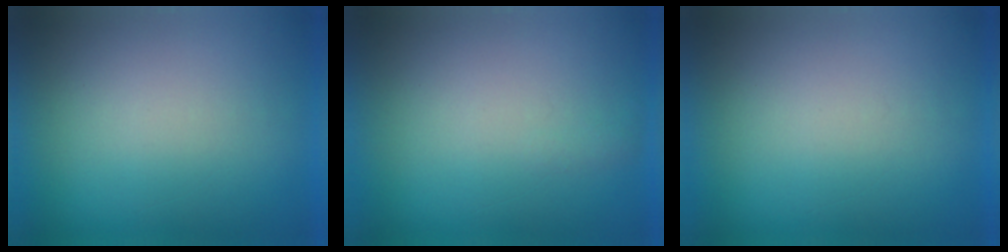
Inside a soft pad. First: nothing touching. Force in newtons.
{"total": 1.1}
{"total": 0.0}